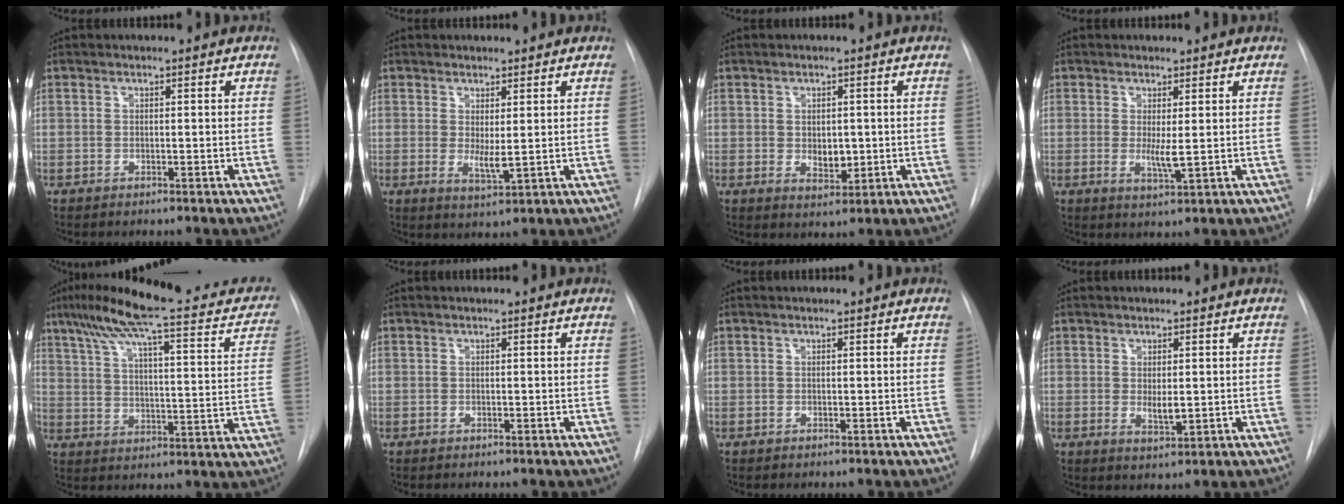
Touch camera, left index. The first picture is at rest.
{"total": 3.0, "force": [0.6, 0.6, 2.9], "torque": [-0.053, -0.011, 0.019]}
{"total": 3.2, "force": [0.1, 2.1, 2.5], "torque": [-0.036, -0.008, 0.011]}
{"total": 2.8, "force": [0.4, 0.4, 2.8], "torque": [-0.053, -0.010, 0.012]}
{"total": 25.7, "force": [20.2, 4.3, 15.3], "torque": [-0.230, 0.026, 0.264]}
{"total": 0.0}
{"total": 0.0}
{"total": 2.5, "force": [0.4, 1.0, 2.2], "torque": [-0.041, -0.010, 0.013]}